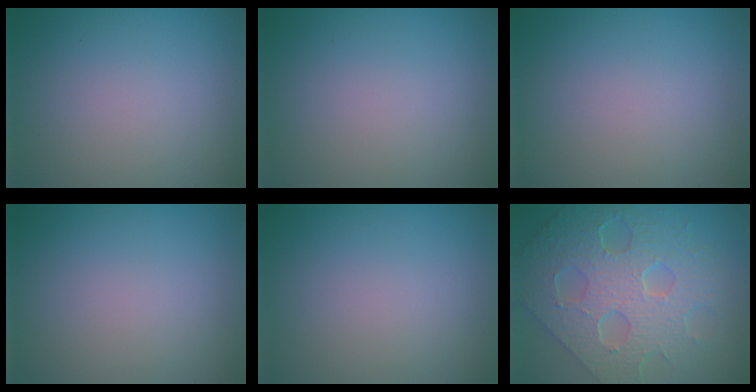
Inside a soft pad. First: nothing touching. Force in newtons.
{"total": 0.0}
{"total": 0.0}
{"total": 0.0}
{"total": 0.0}
{"total": 8.7, "press": 6.4, "slide": 5.9}